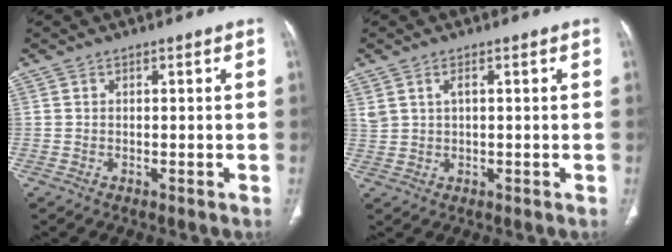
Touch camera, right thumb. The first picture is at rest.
{"total": 2.6, "force": [1.1, 1.3, 1.9], "torque": [-0.040, 0.002, 0.030]}